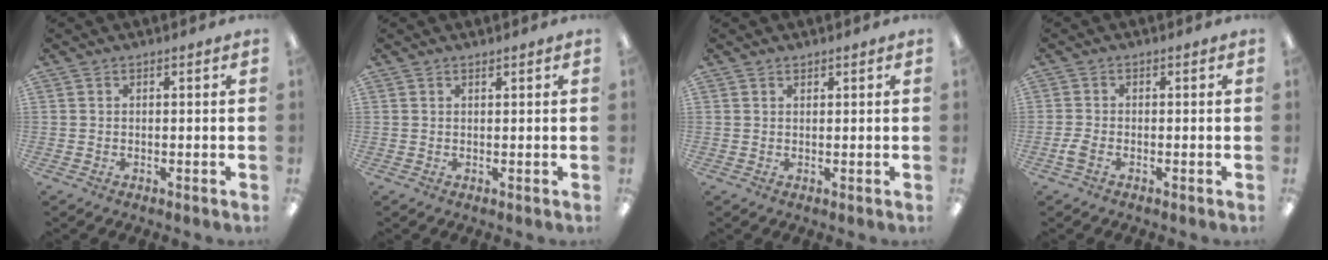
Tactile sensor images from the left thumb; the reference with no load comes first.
{"total": 0.6, "force": [0.6, 0.1, 0.2], "torque": [-0.005, 0.001, 0.011]}
{"total": 0.7, "force": [0.7, 0.2, 0.2], "torque": [-0.004, 0.000, 0.013]}
{"total": 2.0, "force": [-0.9, 0.9, 1.5], "torque": [-0.040, -0.003, -0.019]}